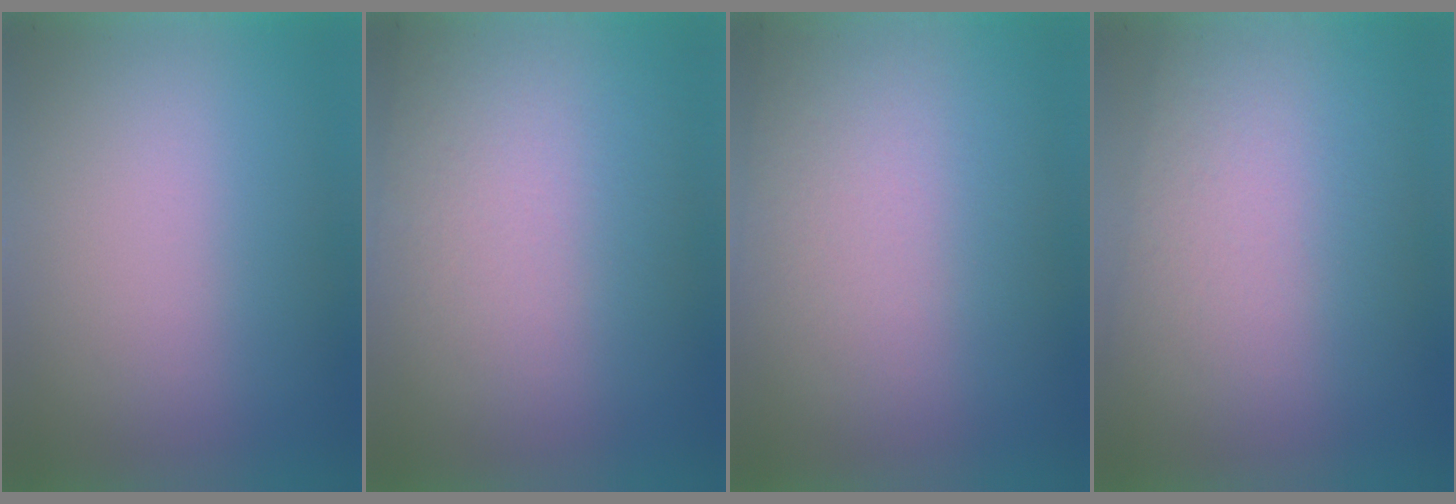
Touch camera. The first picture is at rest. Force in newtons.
{"total": 3.1}
{"total": 2.8}
{"total": 3.1}